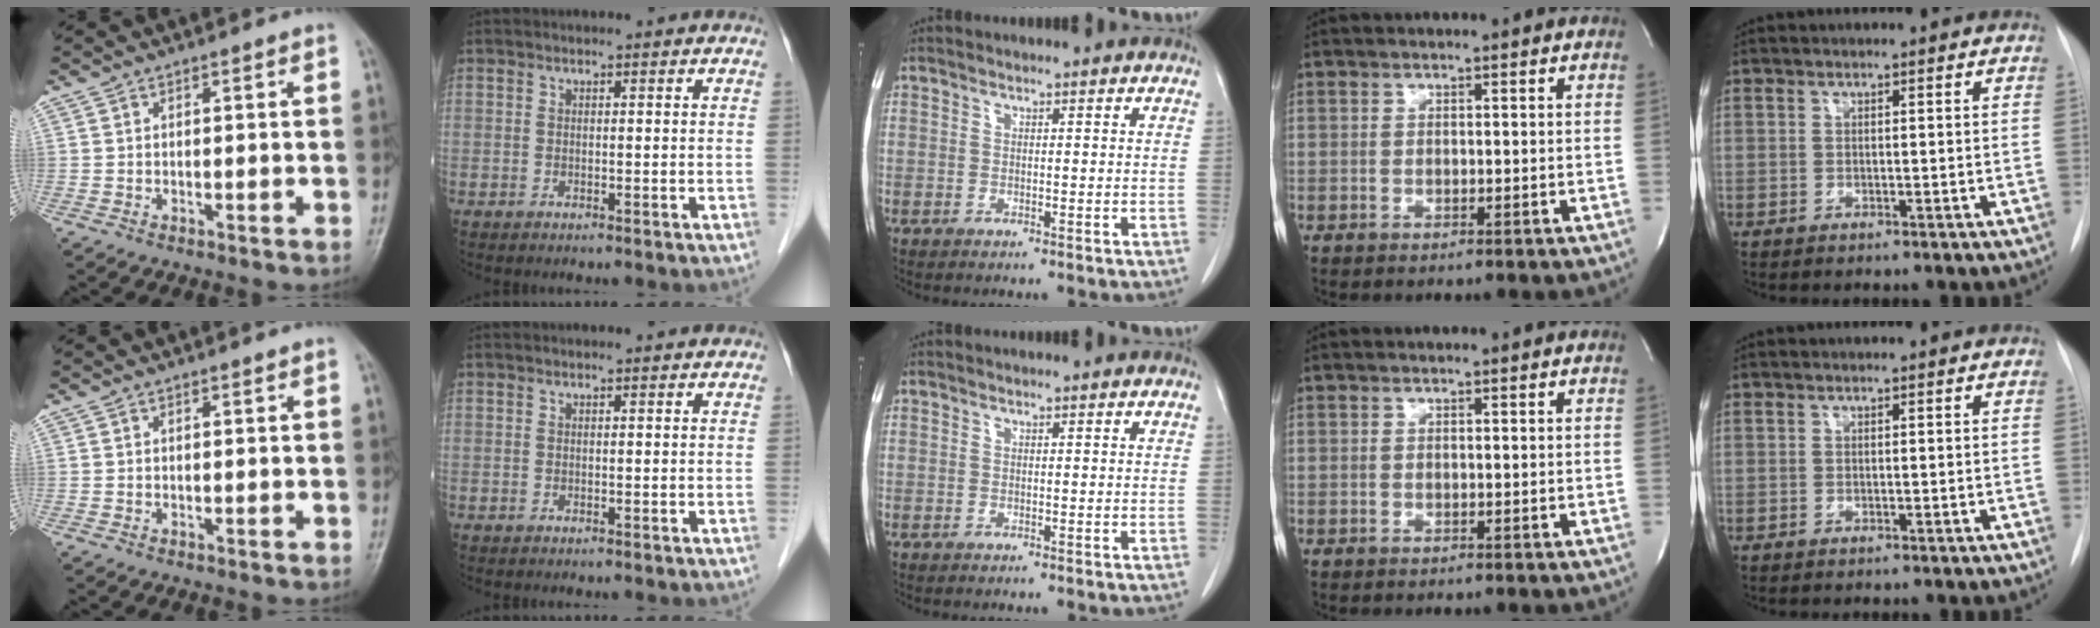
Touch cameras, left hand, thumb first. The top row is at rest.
{}